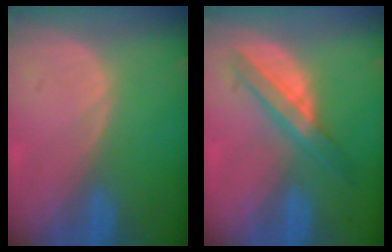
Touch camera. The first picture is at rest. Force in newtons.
{"total": 5.3, "press": 5.3, "slide": 0.3}